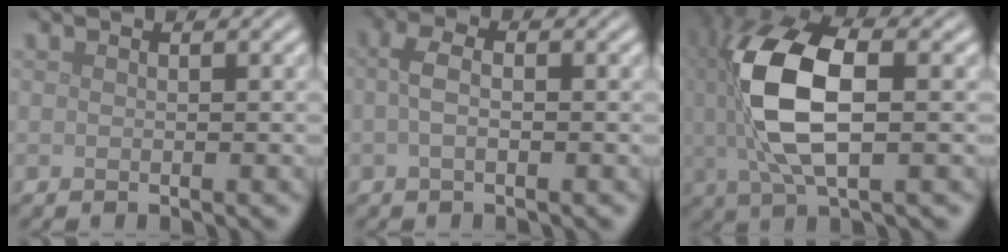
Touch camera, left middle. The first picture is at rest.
{"total": 2.1, "force": [-0.1, 1.0, 1.9], "torque": [-0.044, 0.004, -0.006]}
{"total": 10.0, "force": [1.0, 4.4, 8.9], "torque": [-0.190, 0.008, 0.019]}